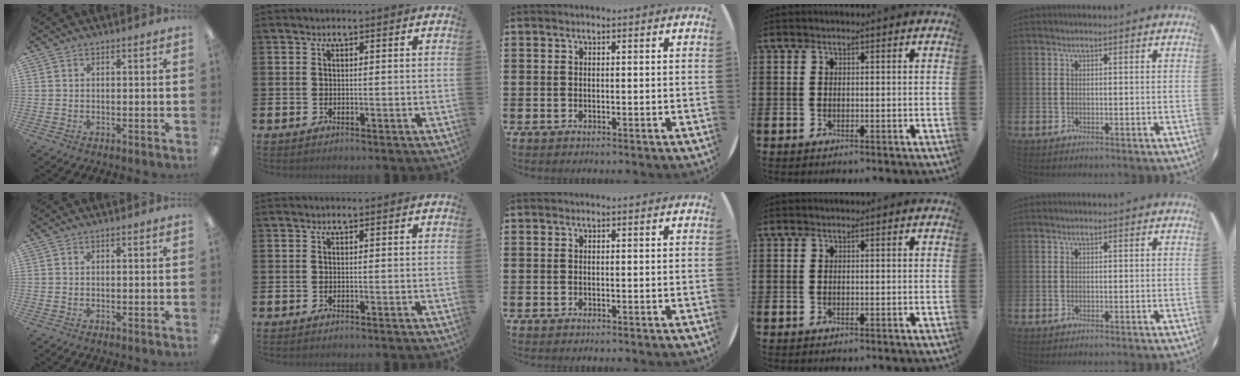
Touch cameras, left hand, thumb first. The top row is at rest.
{}